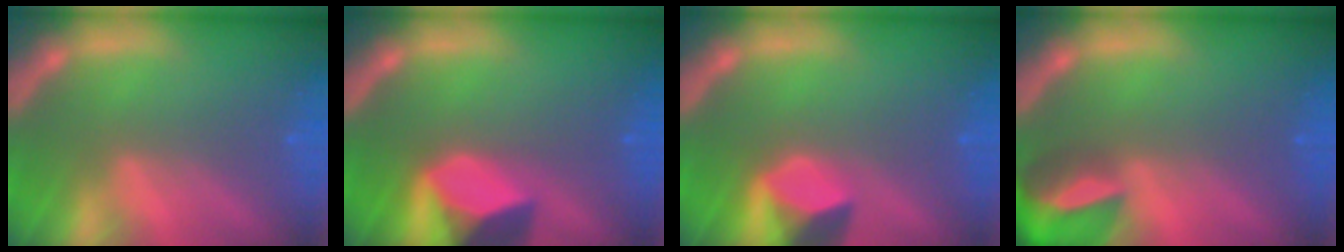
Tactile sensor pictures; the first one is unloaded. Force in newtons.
{"total": 6.4}
{"total": 4.0}
{"total": 6.9}